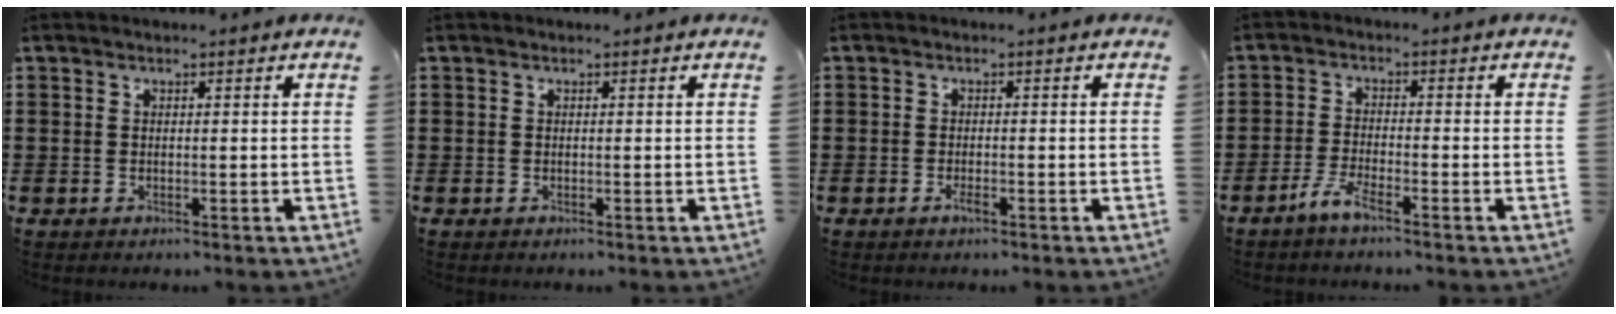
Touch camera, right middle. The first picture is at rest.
{"total": 0.0}
{"total": 2.5, "force": [-1.5, 0.7, 1.9], "torque": [-0.048, -0.004, -0.031]}
{"total": 3.6, "force": [-2.6, 0.5, 2.4], "torque": [-0.061, -0.003, -0.057]}